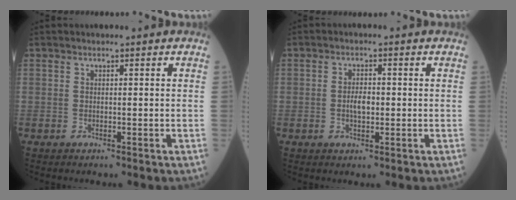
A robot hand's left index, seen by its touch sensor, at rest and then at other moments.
{"total": 2.7, "force": [-0.4, 1.3, 2.4], "torque": [-0.045, 0.000, -0.009]}